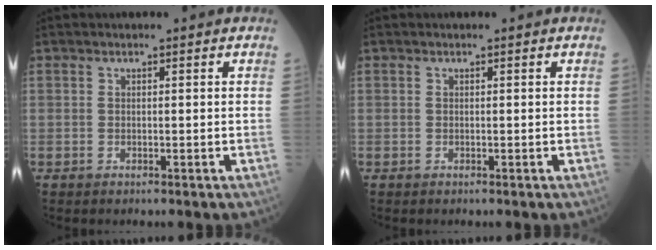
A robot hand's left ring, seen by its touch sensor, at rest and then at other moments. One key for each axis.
{"total": 0.0}